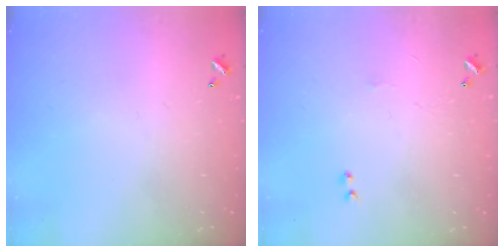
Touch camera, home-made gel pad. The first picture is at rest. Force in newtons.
{"total": 0.9, "press": 0.8, "slide": 0.5}